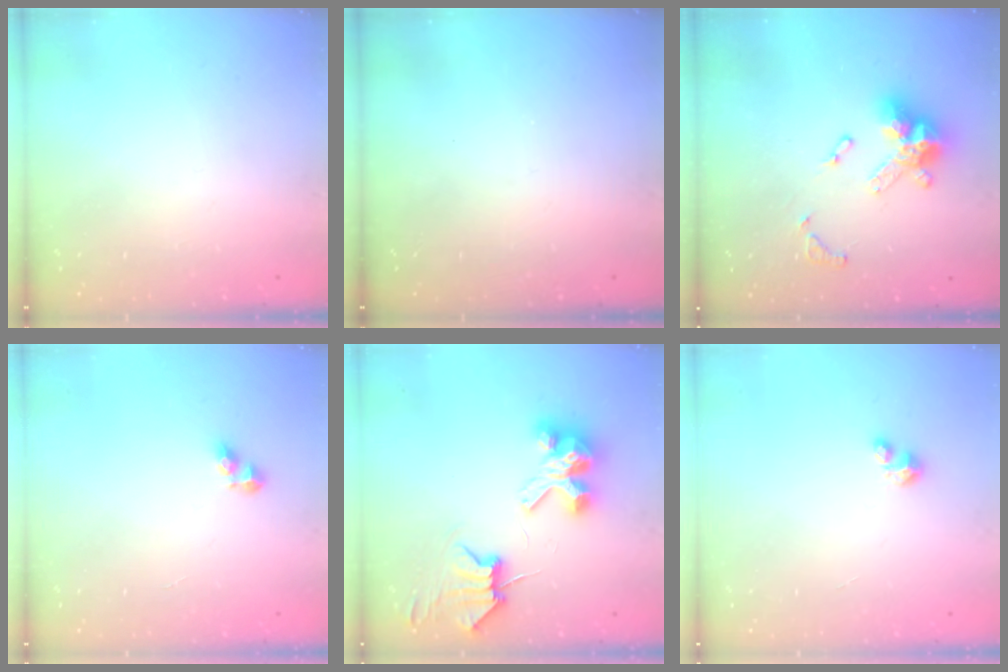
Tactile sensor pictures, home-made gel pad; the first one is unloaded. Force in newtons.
{"total": 0.0}
{"total": 14.7, "press": 14.6, "slide": 1.6}
{"total": 5.0, "press": 5.0, "slide": 0.6}
{"total": 6.3, "press": 6.3, "slide": 0.8}
{"total": 2.5, "press": 2.5, "slide": 0.3}